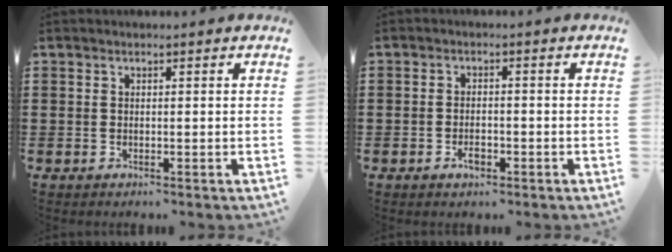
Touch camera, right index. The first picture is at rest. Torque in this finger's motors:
{"motor_torque": [0.98, 1.02, 0.16, 0.05]}